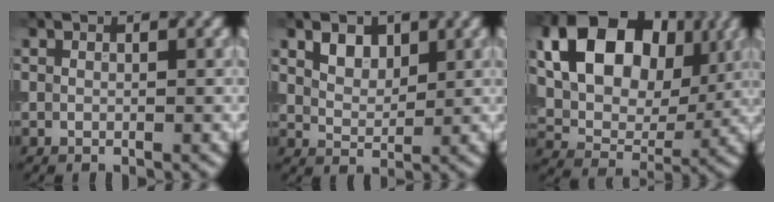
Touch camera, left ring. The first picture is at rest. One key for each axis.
{"total": 2.5, "fx": 1.4, "fy": 1.5, "fz": 1.3, "tx": -0.025, "ty": -0.001, "tz": 0.024}
{"total": 12.4, "fx": 3.8, "fy": 8.5, "fz": 8.2, "tx": -0.142, "ty": 0.005, "tz": 0.059}